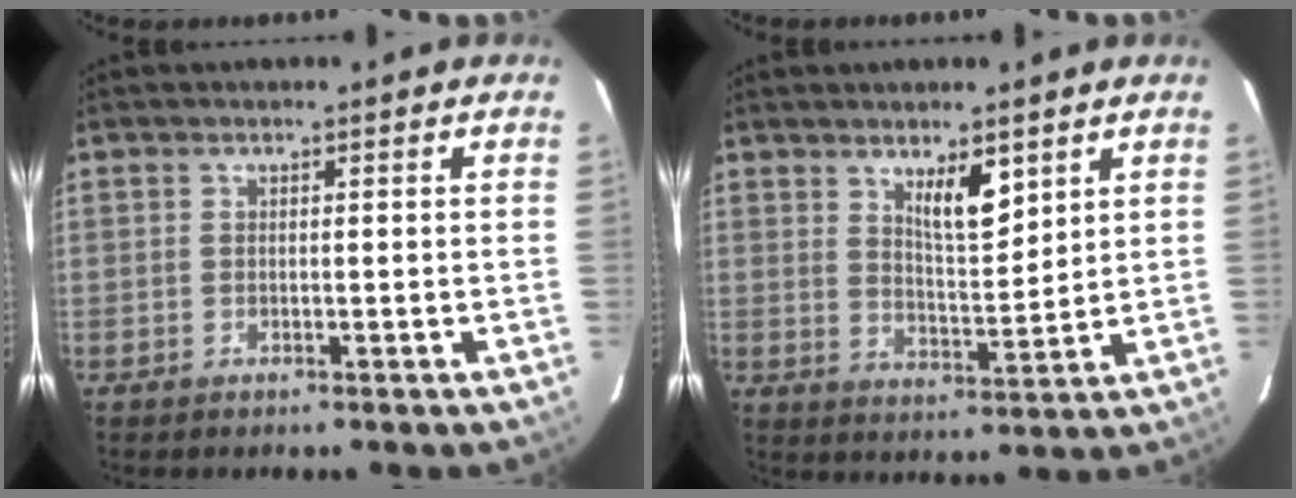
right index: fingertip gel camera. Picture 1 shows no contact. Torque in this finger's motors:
{"motor_torque": [0.21, 0.16, 0.10, 0.05]}